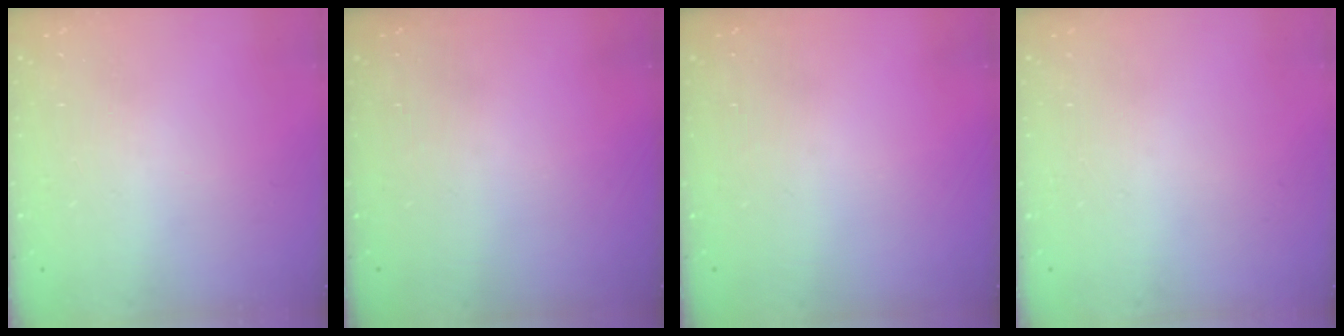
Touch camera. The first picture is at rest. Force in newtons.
{"total": 0.0}
{"total": 0.0}
{"total": 0.0}